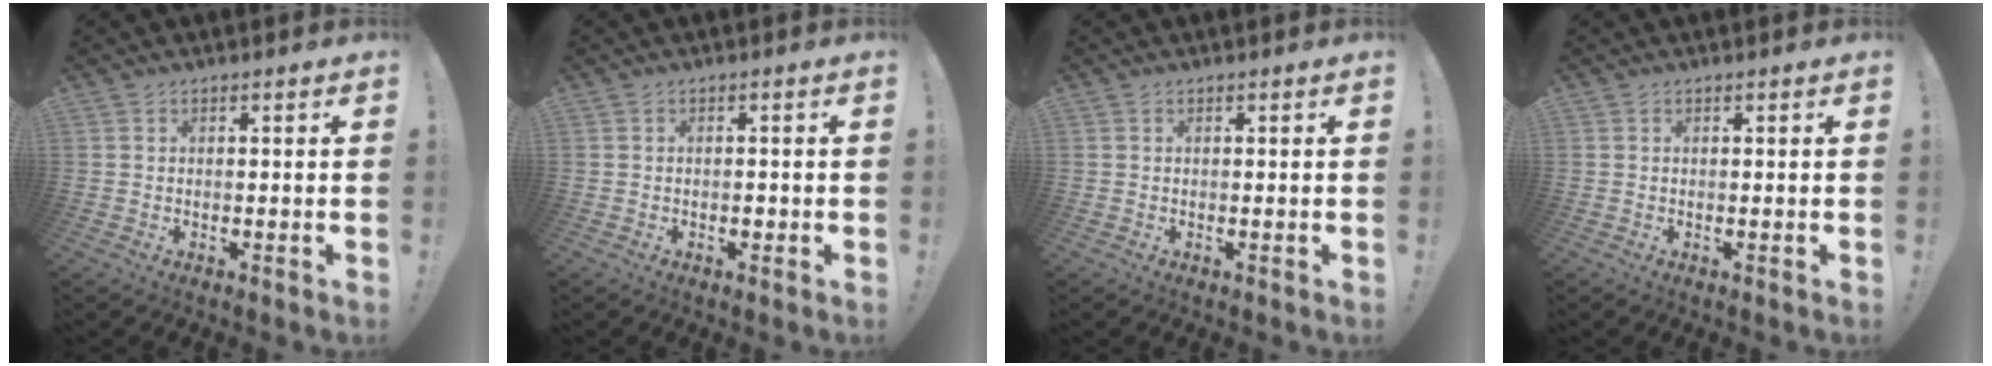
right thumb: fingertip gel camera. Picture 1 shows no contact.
{"total": 1.4, "force": [-0.7, 0.9, 0.8], "torque": [-0.003, -0.003, -0.015]}
{"total": 0.0}
{"total": 0.0}